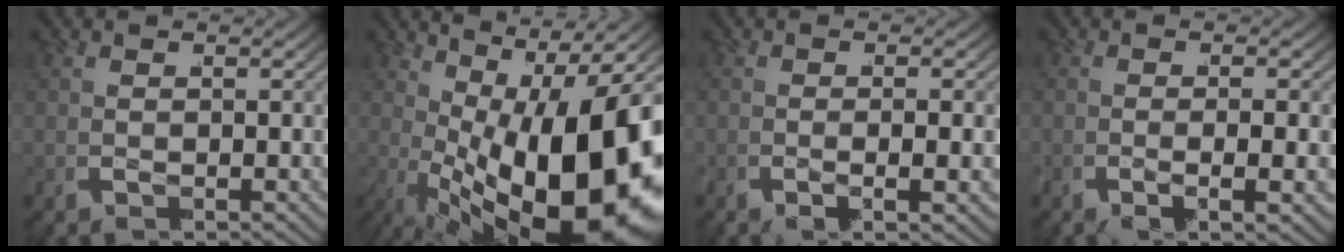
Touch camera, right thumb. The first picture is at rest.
{"total": 20.3, "force": [-2.6, 11.6, 16.4], "torque": [-0.283, -0.062, -0.002]}
{"total": 2.7, "force": [-0.8, 0.8, 2.4], "torque": [-0.049, -0.005, -0.018]}
{"total": 3.3, "force": [-1.0, 1.0, 3.0], "torque": [-0.058, -0.004, -0.020]}